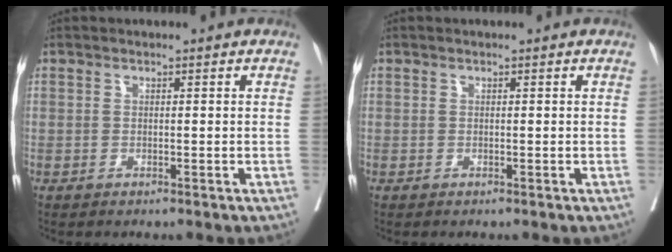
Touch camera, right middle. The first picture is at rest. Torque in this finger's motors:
{"motor_torque": [0.00, 0.00, 0.00, 0.00]}